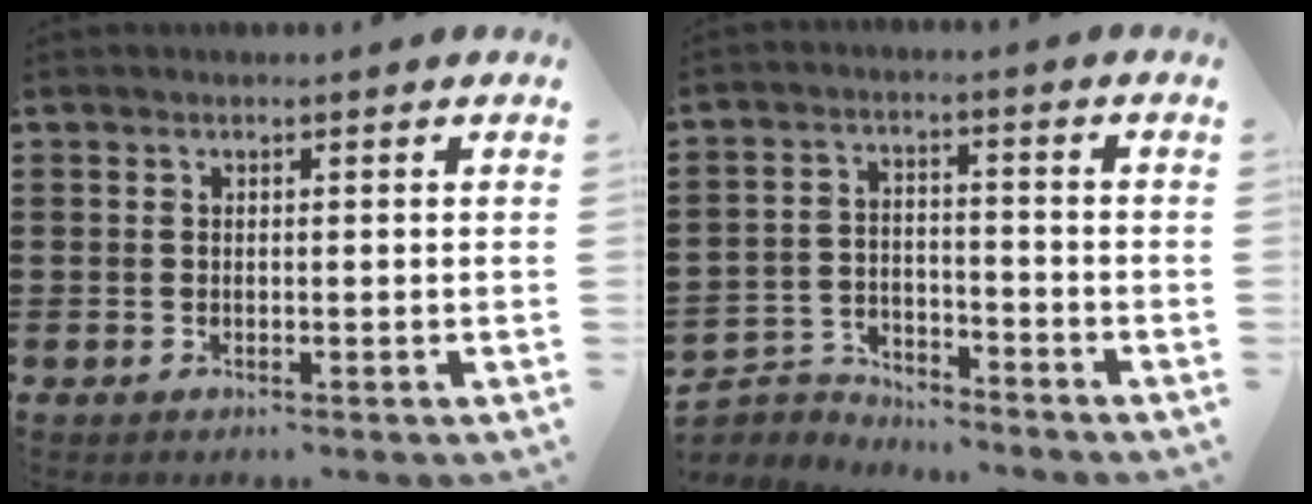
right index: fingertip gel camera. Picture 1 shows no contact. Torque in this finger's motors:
{"motor_torque": [-0.19, -0.16, -0.01, 0.00]}